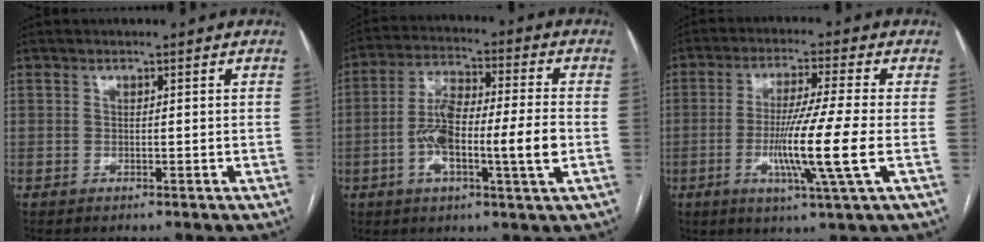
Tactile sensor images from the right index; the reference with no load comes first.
{"total": 13.0, "force": [-2.6, 1.8, 12.6], "torque": [-0.230, 0.012, -0.050]}
{"total": 11.2, "force": [-2.4, -1.5, 10.8], "torque": [-0.204, -0.021, -0.047]}